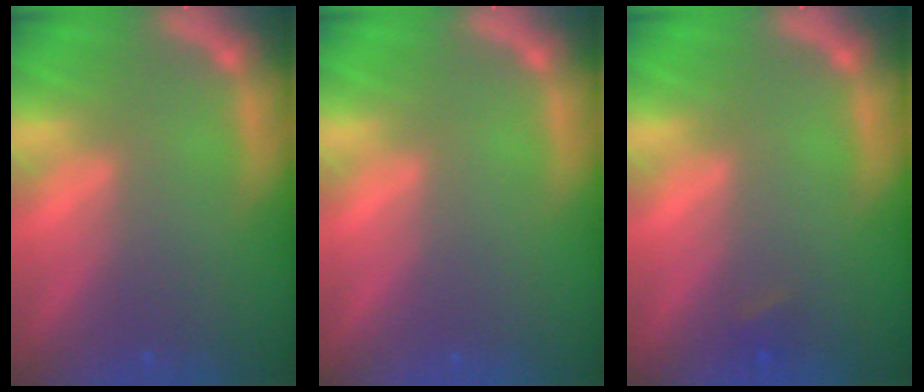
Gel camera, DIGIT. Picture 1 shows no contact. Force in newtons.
{"total": 0.0}
{"total": 0.9}